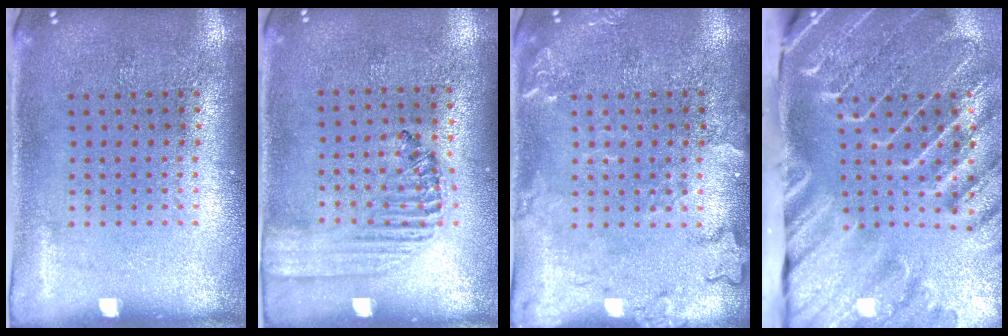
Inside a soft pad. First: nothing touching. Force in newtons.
{"total": 1.3, "press": 1.2, "slide": 0.5}
{"total": 2.5, "press": 2.5, "slide": 0.4}
{"total": 4.5, "press": 3.4, "slide": 3.0}